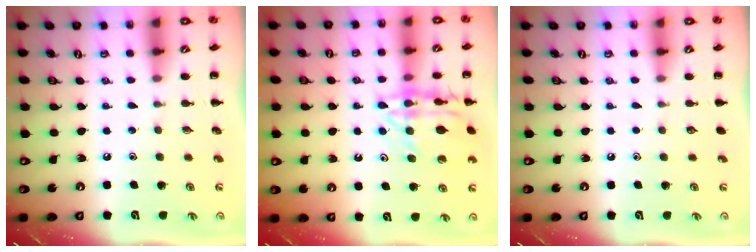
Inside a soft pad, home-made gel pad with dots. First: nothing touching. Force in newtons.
{"total": 15.1, "press": 15.0, "slide": 1.4}
{"total": 0.0}